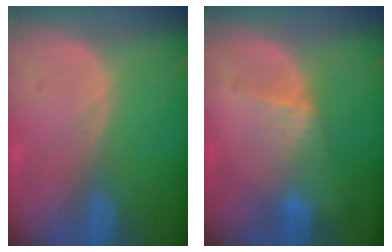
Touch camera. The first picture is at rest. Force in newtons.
{"total": 4.0, "press": 4.0, "slide": 0.4}